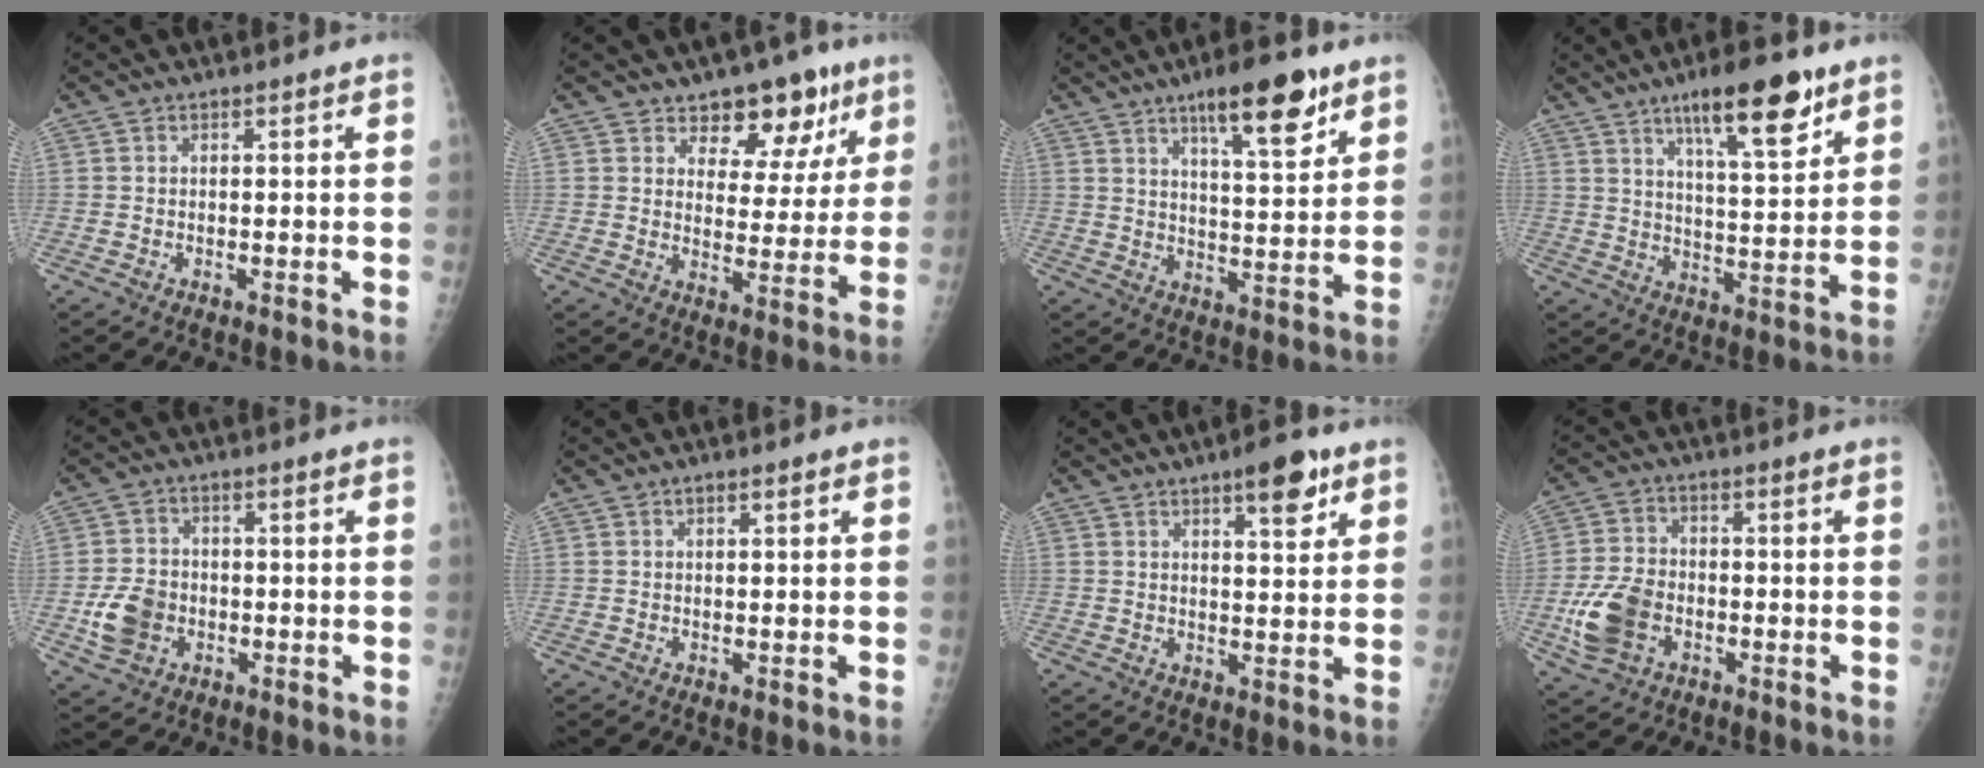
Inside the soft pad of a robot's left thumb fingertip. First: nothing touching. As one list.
[{"total": 11.5, "force": [7.3, 6.9, 5.6], "torque": [-0.017, -0.031, 0.101]}, {"total": 12.1, "force": [7.4, 3.2, 9.0], "torque": [-0.113, -0.041, 0.116]}, {"total": 13.5, "force": [8.3, 3.4, 10.0], "torque": [-0.133, -0.045, 0.133]}, {"total": 7.4, "force": [-2.0, 5.9, 4.1], "torque": [-0.066, 0.009, -0.034]}, {"total": 1.1, "force": [0.6, 0.4, 0.9], "torque": [-0.008, 0.002, 0.008]}, {"total": 6.9, "force": [4.1, 2.1, 5.2], "torque": [-0.055, -0.020, 0.056]}, {"total": 9.7, "force": [-3.1, 6.8, 6.2], "torque": [-0.125, 0.011, -0.057]}]